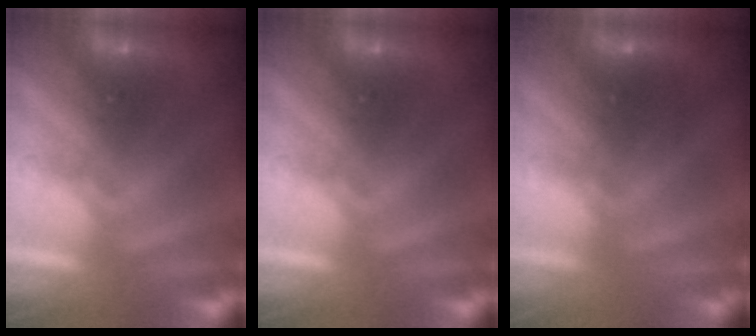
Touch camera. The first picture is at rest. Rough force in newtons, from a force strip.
{"total": 0.0}
{"total": 2.4}